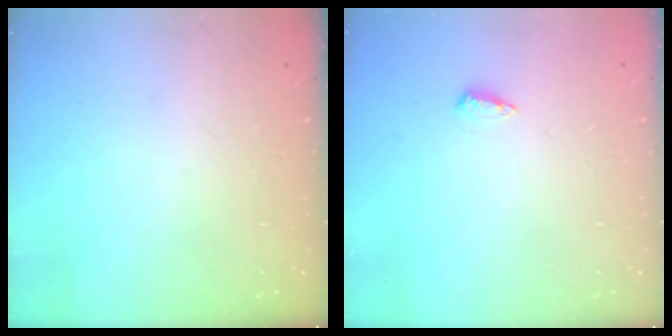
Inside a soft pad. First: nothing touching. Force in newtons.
{"total": 5.6, "press": 5.5, "slide": 1.0}